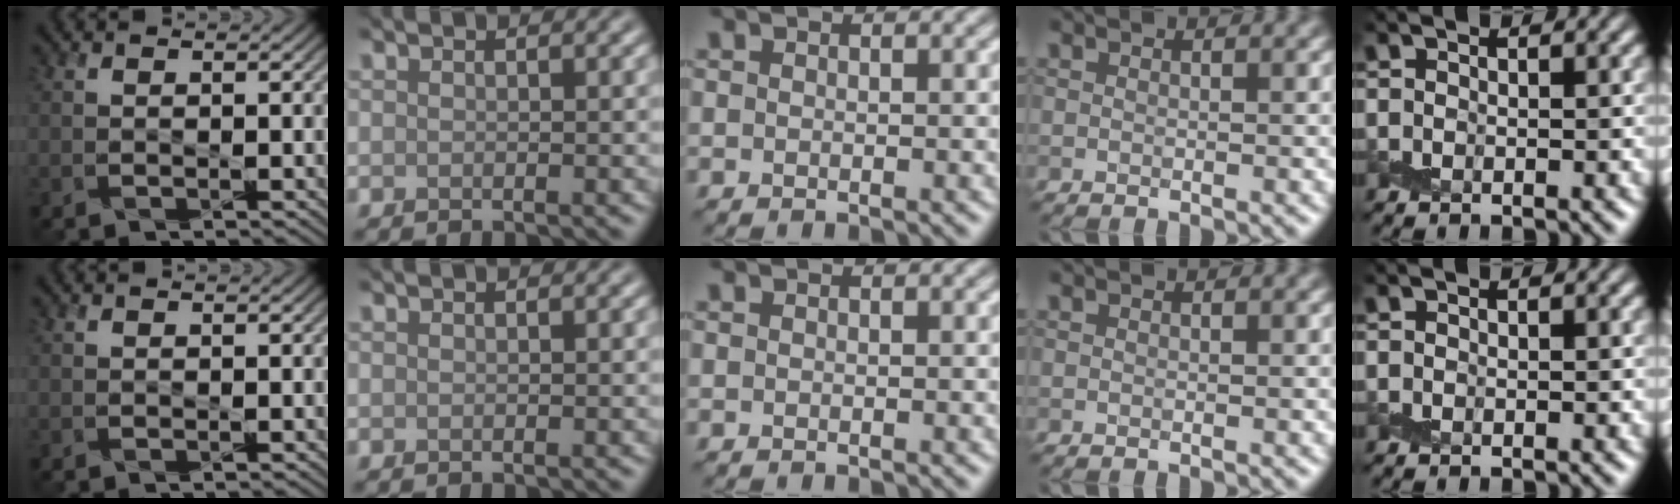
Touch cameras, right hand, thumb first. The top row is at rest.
{}